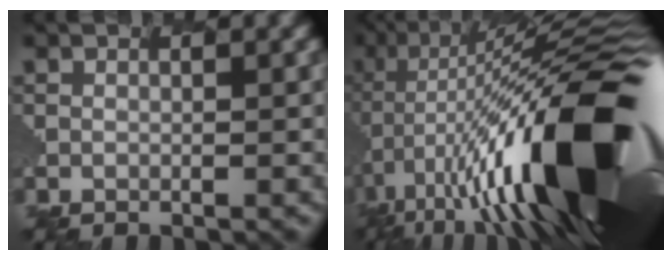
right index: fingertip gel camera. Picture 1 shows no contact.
{"total": 18.0, "force": [-2.1, 6.0, 16.8], "torque": [-0.280, 0.026, -0.060]}